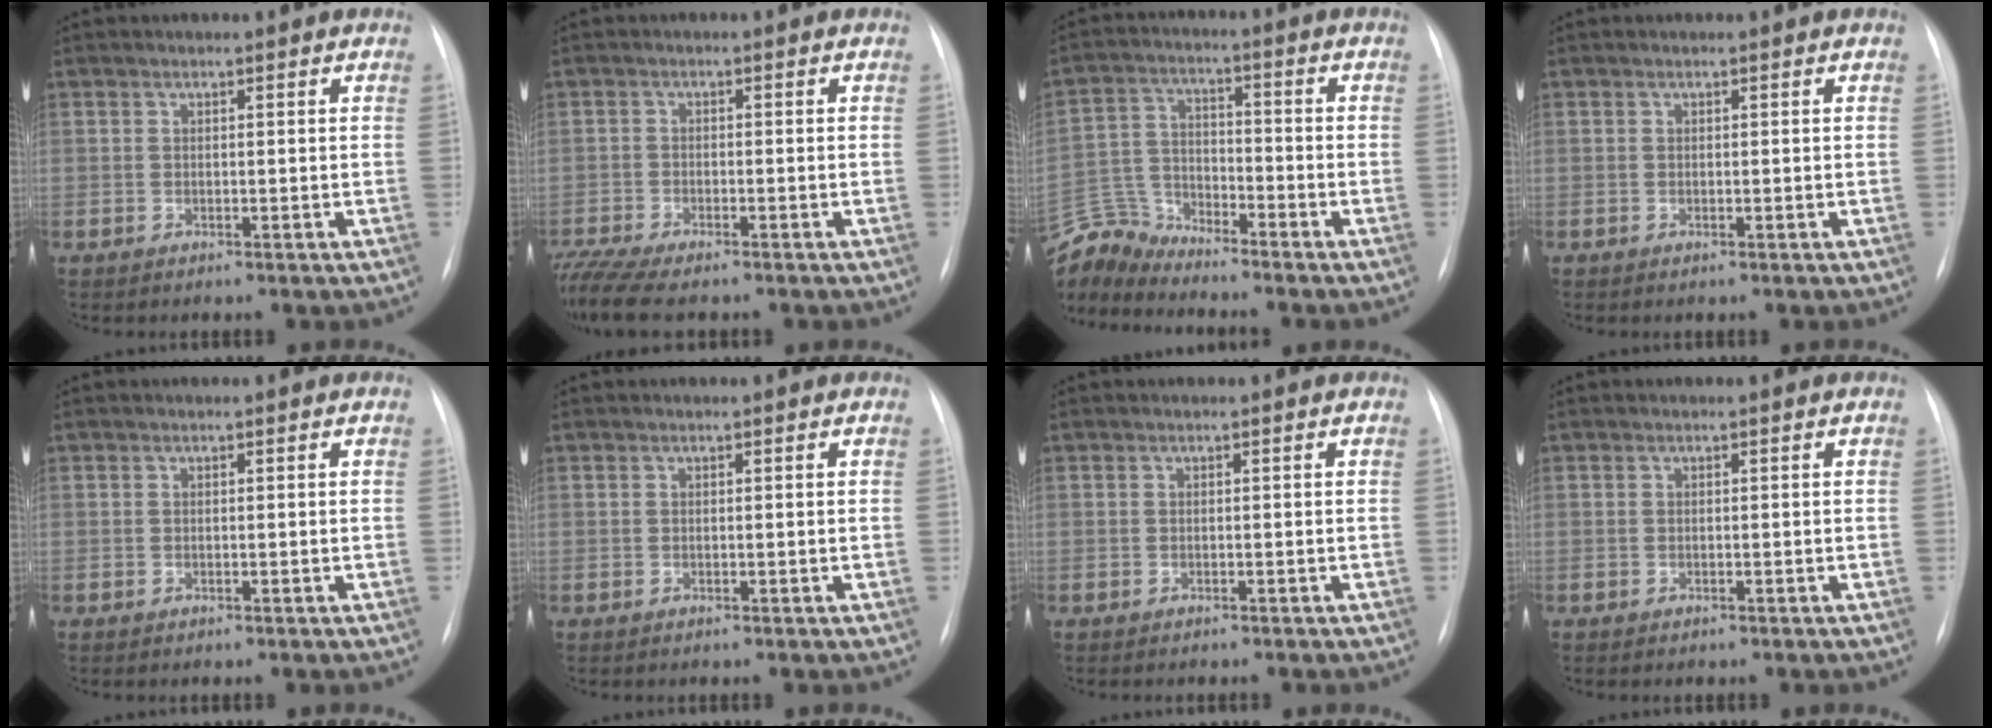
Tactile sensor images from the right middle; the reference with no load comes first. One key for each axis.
{"total": 7.9, "fx": -6.7, "fy": 1.2, "fz": 4.0, "tx": -0.079, "ty": -0.011, "tz": -0.114}
{"total": 8.2, "fx": -8.1, "fy": 0.0, "fz": -0.5, "tx": 0.002, "ty": 0.015, "tz": -0.161}
{"total": 0.0}
{"total": 0.0}
{"total": 0.0}
{"total": 1.8, "fx": -1.6, "fy": 0.4, "fz": 0.9, "tx": -0.012, "ty": -0.004, "tz": -0.016}
{"total": 0.9, "fx": -0.7, "fy": 0.3, "fz": 0.4, "tx": -0.009, "ty": -0.001, "tz": -0.008}